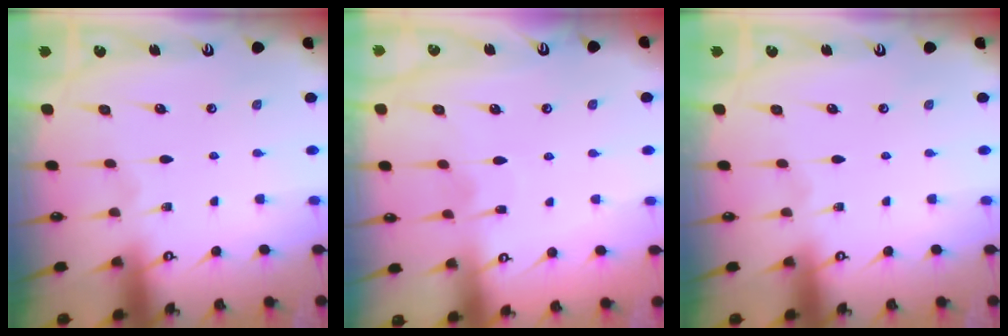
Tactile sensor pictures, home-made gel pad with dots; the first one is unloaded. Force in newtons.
{"total": 3.8, "press": 3.8, "slide": 0.4}
{"total": 0.0}